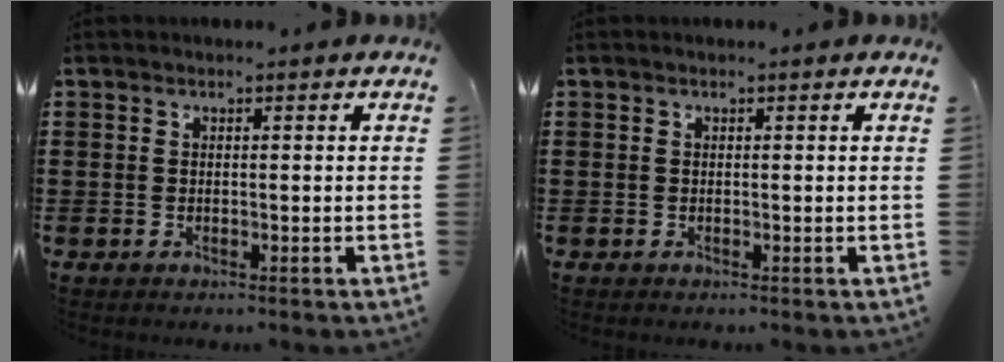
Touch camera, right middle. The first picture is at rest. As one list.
[{"total": 0.0}]